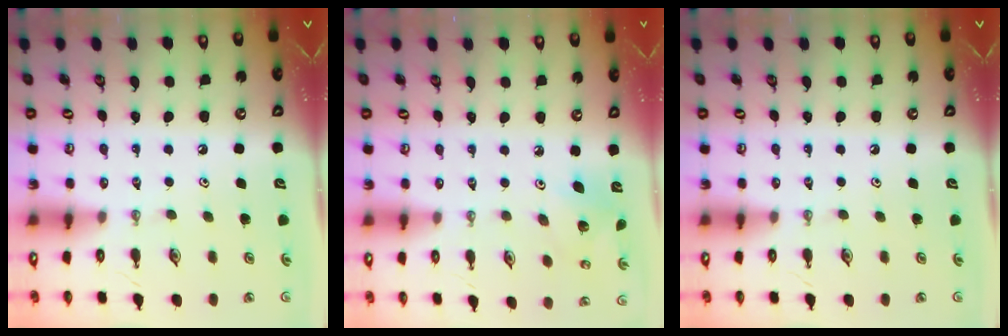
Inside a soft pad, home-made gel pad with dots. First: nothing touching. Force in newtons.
{"total": 4.8, "press": 4.7, "slide": 0.5}
{"total": 0.0}